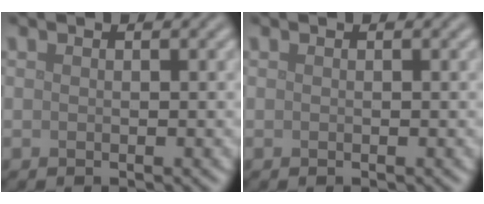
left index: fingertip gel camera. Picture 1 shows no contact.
{"total": 0.0}